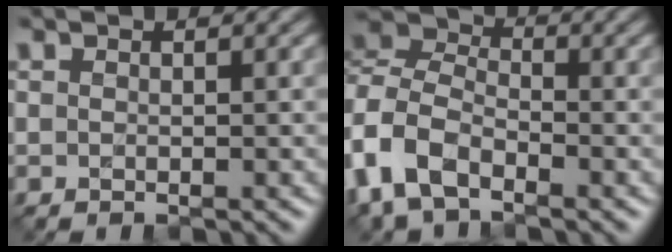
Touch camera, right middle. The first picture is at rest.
{"total": 7.6, "force": [-4.2, 4.5, 4.5], "torque": [-0.103, -0.004, -0.096]}